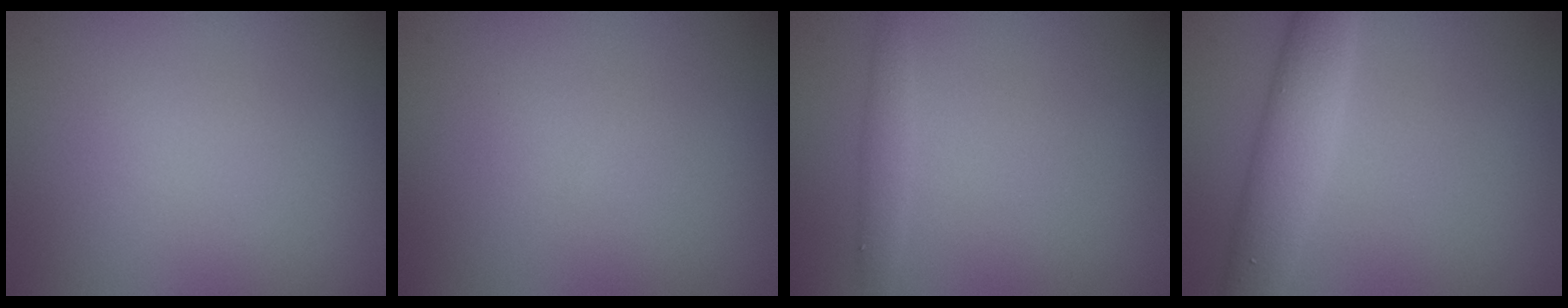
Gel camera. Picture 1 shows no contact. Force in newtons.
{"total": 0.0}
{"total": 1.3, "press": 1.3, "slide": 0.2}
{"total": 4.7, "press": 4.7, "slide": 0.3}